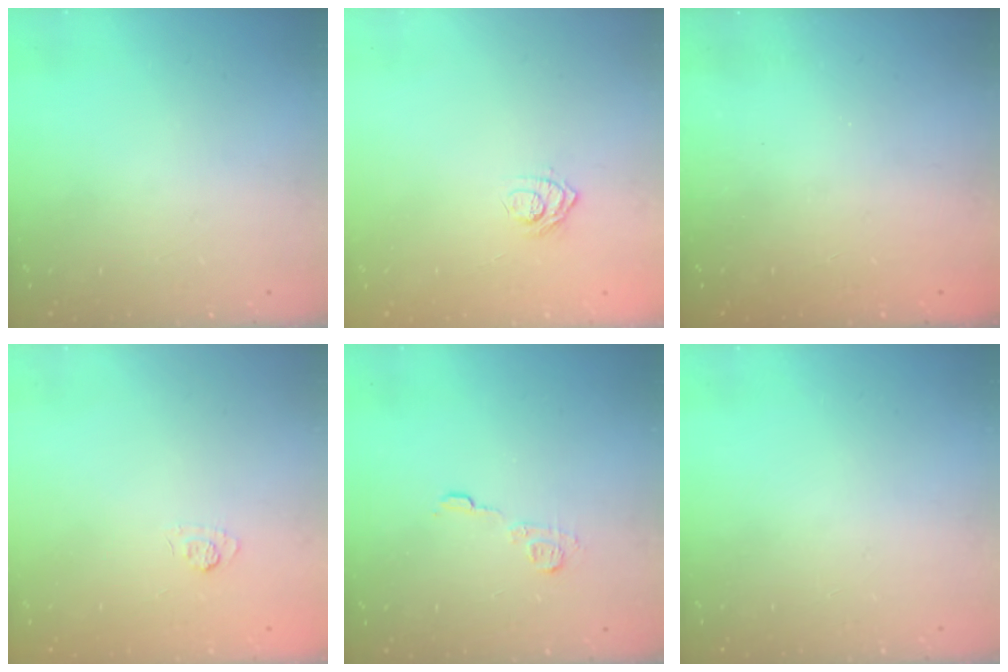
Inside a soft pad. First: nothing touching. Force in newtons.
{"total": 7.1, "press": 7.0, "slide": 1.6}
{"total": 2.4, "press": 2.3, "slide": 0.8}
{"total": 2.2, "press": 1.8, "slide": 1.3}
{"total": 7.2, "press": 7.2, "slide": 0.4}
{"total": 0.0}